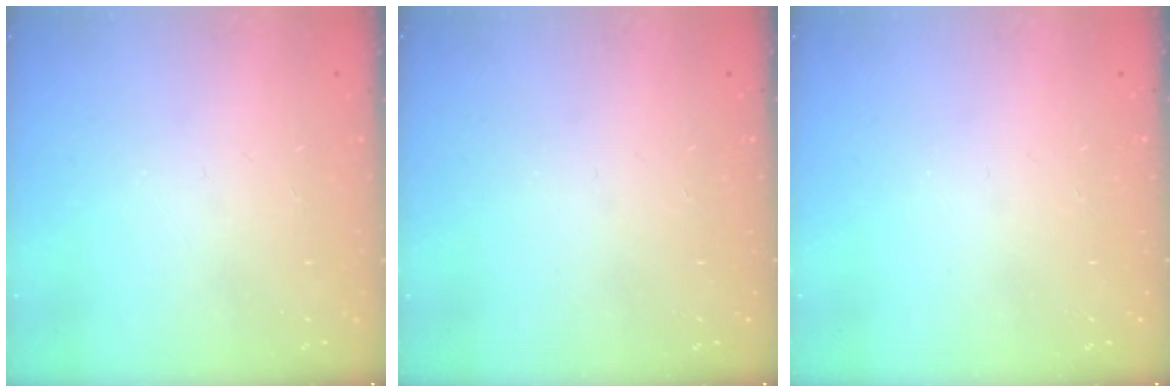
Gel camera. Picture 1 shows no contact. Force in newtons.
{"total": 0.0}
{"total": 0.0}